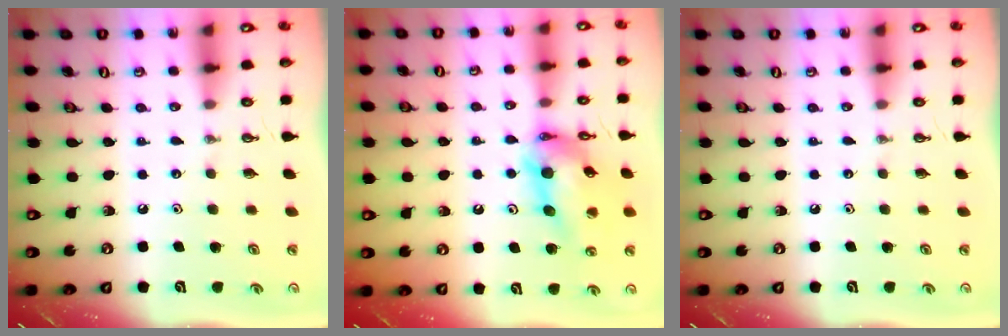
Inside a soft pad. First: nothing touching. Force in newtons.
{"total": 15.1, "press": 15.0, "slide": 1.4}
{"total": 0.0}